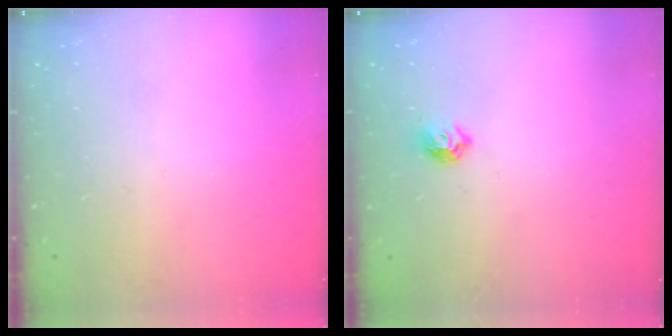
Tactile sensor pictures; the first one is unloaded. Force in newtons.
{"total": 5.3, "press": 5.2, "slide": 1.2}